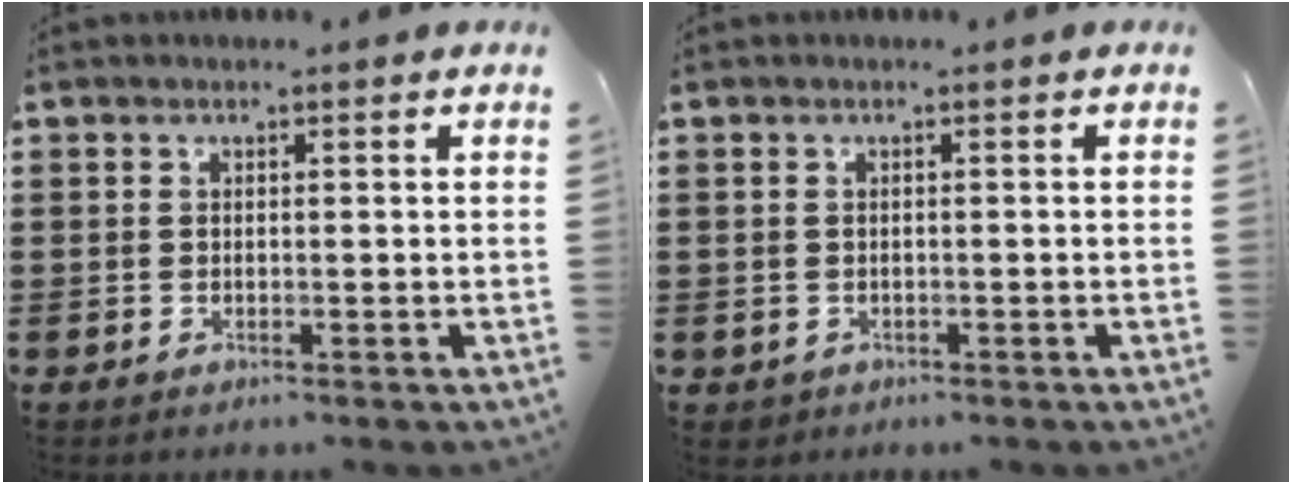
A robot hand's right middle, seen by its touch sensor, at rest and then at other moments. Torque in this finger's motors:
{"motor_torque": [0.06, -0.06, 0.00, 0.00]}